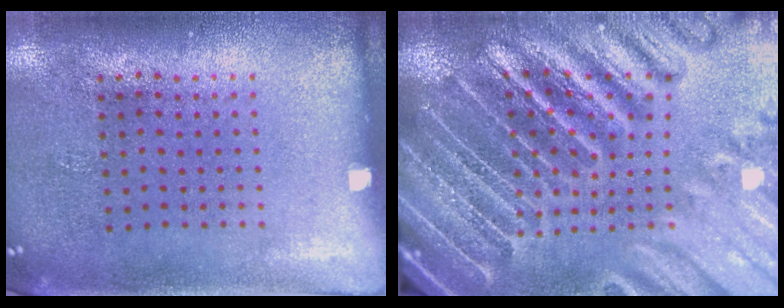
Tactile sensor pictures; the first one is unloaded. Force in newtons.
{"total": 4.3, "press": 4.0, "slide": 1.3}